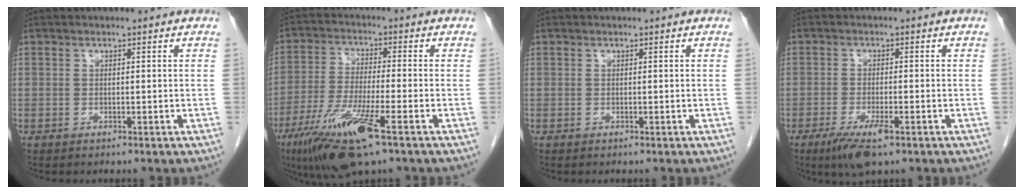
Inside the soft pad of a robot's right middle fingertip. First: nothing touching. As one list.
[{"total": 12.5, "force": [-6.8, 1.1, 10.5], "torque": [-0.212, -0.030, -0.122]}, {"total": 0.0}, {"total": 5.6, "force": [-3.3, 1.1, 4.4], "torque": [-0.086, -0.013, -0.053]}]